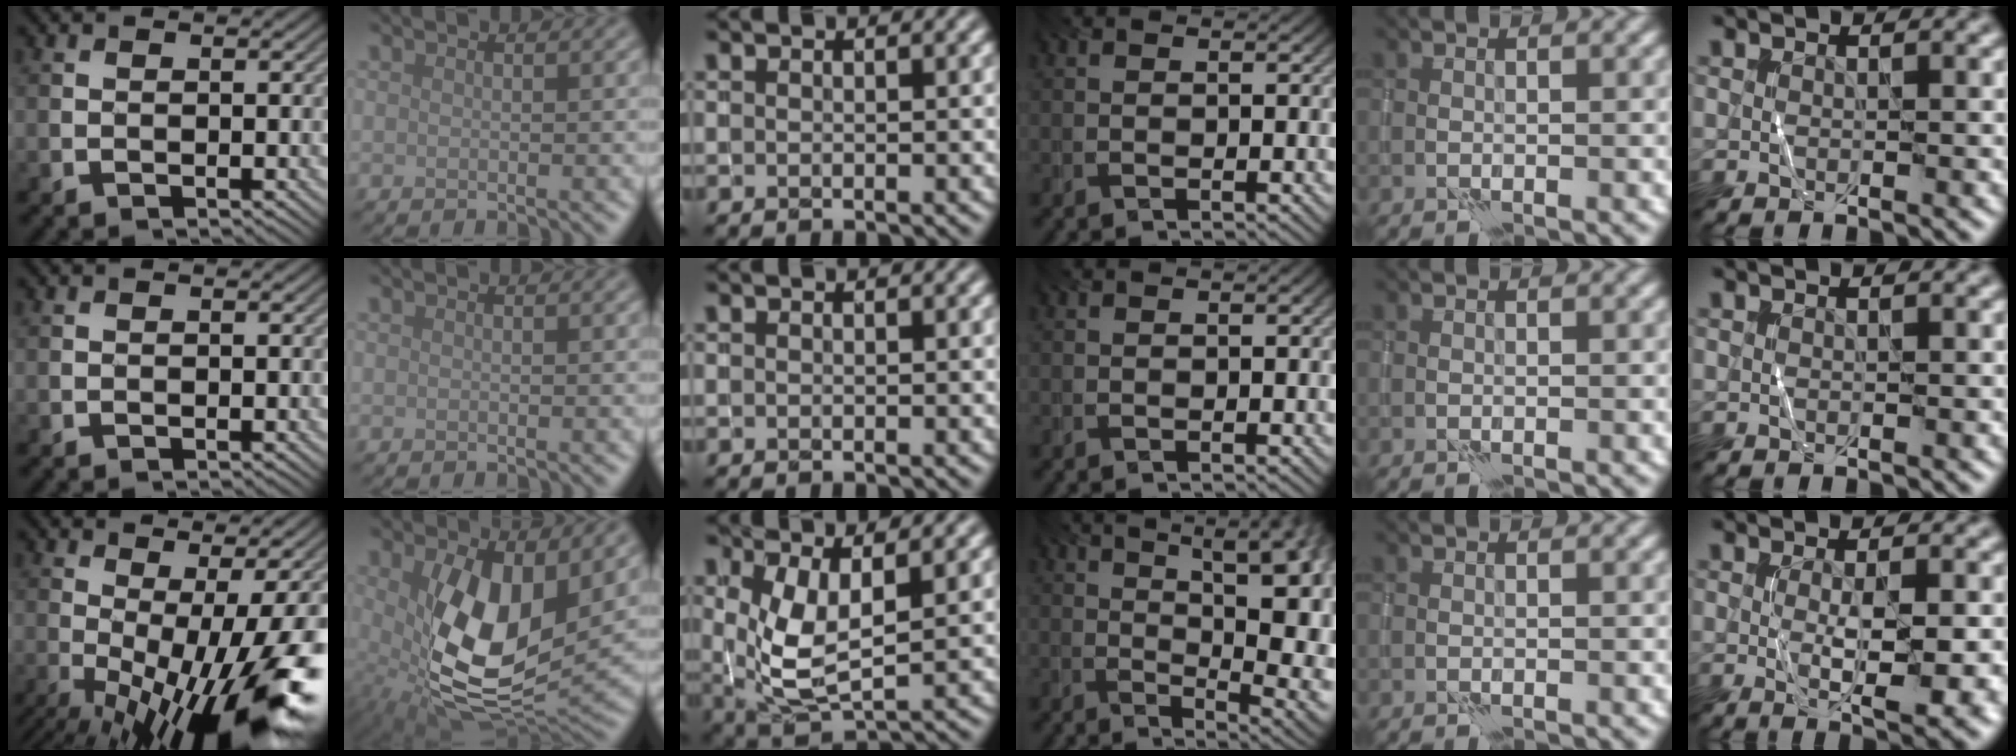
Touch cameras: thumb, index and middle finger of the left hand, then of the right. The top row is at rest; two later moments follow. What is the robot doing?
{"motion": "wrap", "object": "thread"}